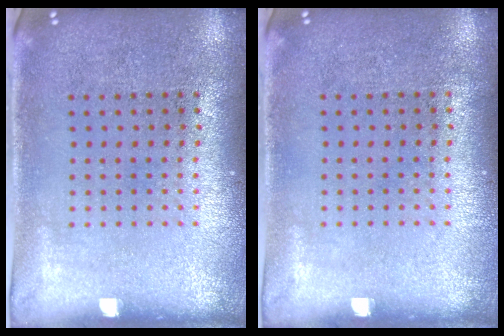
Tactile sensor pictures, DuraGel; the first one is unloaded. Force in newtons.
{"total": 0.0}